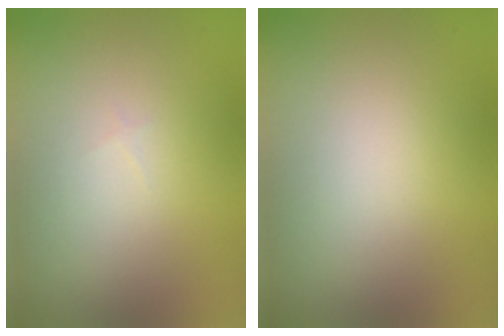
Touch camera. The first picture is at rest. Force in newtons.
{"total": 0.0}